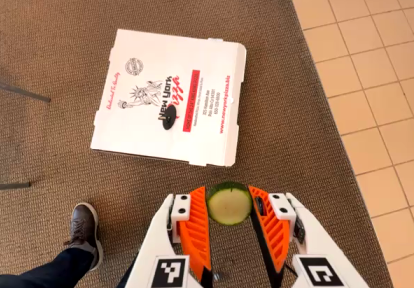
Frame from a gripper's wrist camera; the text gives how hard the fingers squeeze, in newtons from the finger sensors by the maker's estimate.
{"total": 8.4, "left": 8.1, "right": 8.8}